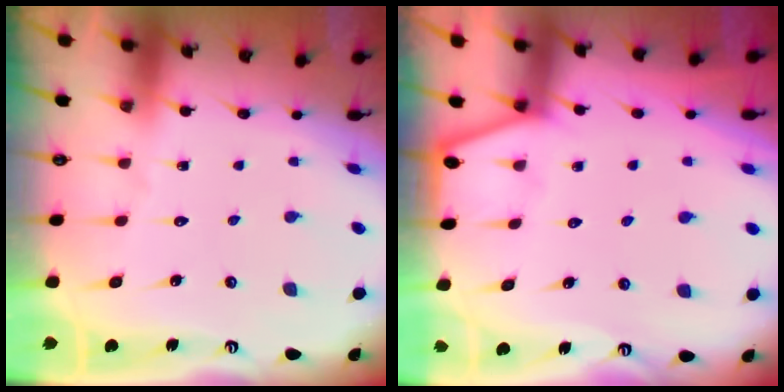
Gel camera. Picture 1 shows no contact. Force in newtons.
{"total": 2.5, "press": 2.5, "slide": 0.3}